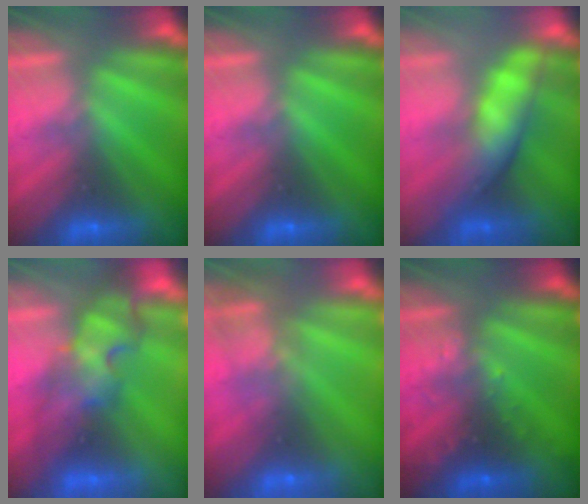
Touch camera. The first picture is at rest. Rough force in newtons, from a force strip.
{"total": 0.0}
{"total": 3.8}
{"total": 3.9}
{"total": 8.0}
{"total": 3.3}